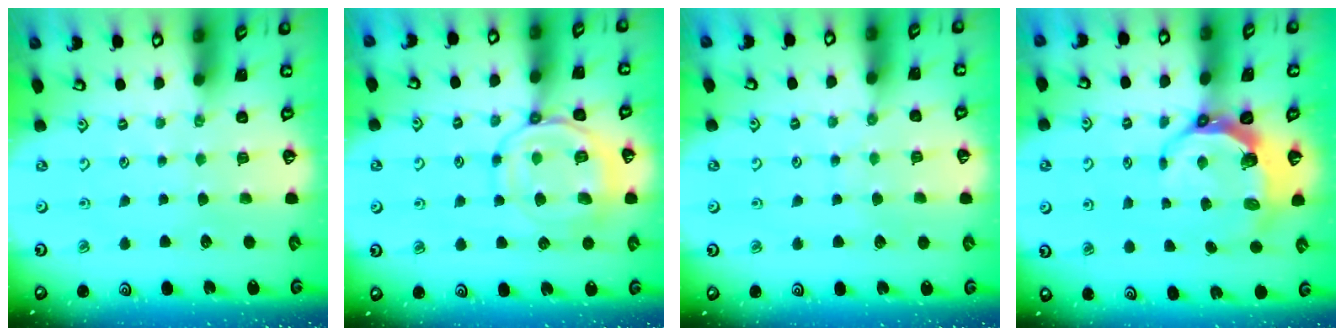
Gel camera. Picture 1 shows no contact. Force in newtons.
{"total": 11.1, "press": 11.1, "slide": 1.1}
{"total": 5.3, "press": 5.3, "slide": 0.6}
{"total": 7.0, "press": 5.5, "slide": 4.3}